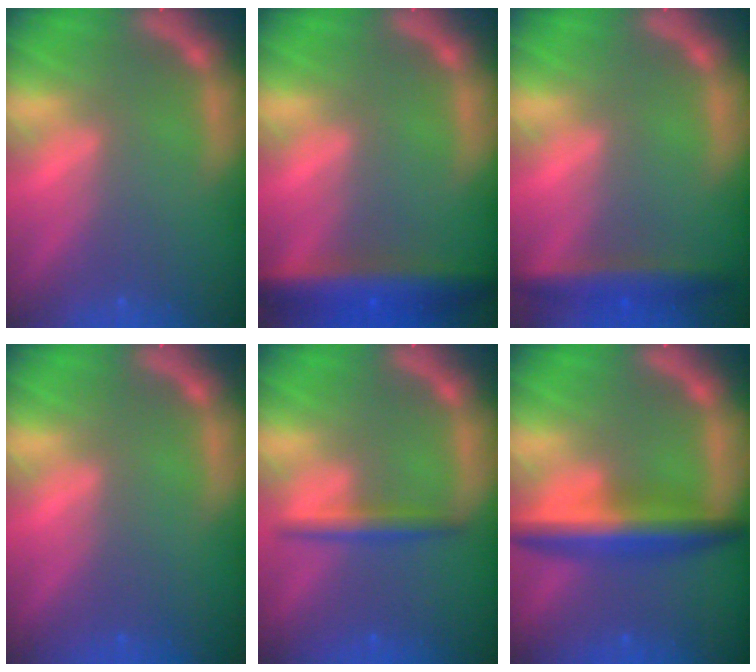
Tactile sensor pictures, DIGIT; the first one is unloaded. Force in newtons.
{"total": 6.4}
{"total": 4.0}
{"total": 0.0}
{"total": 2.4}
{"total": 6.0}